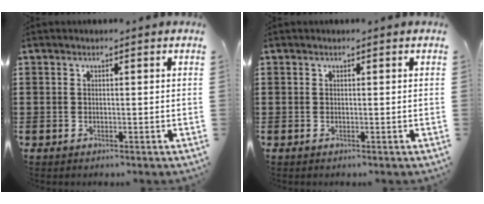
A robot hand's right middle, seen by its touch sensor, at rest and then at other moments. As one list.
[{"total": 0.0}]